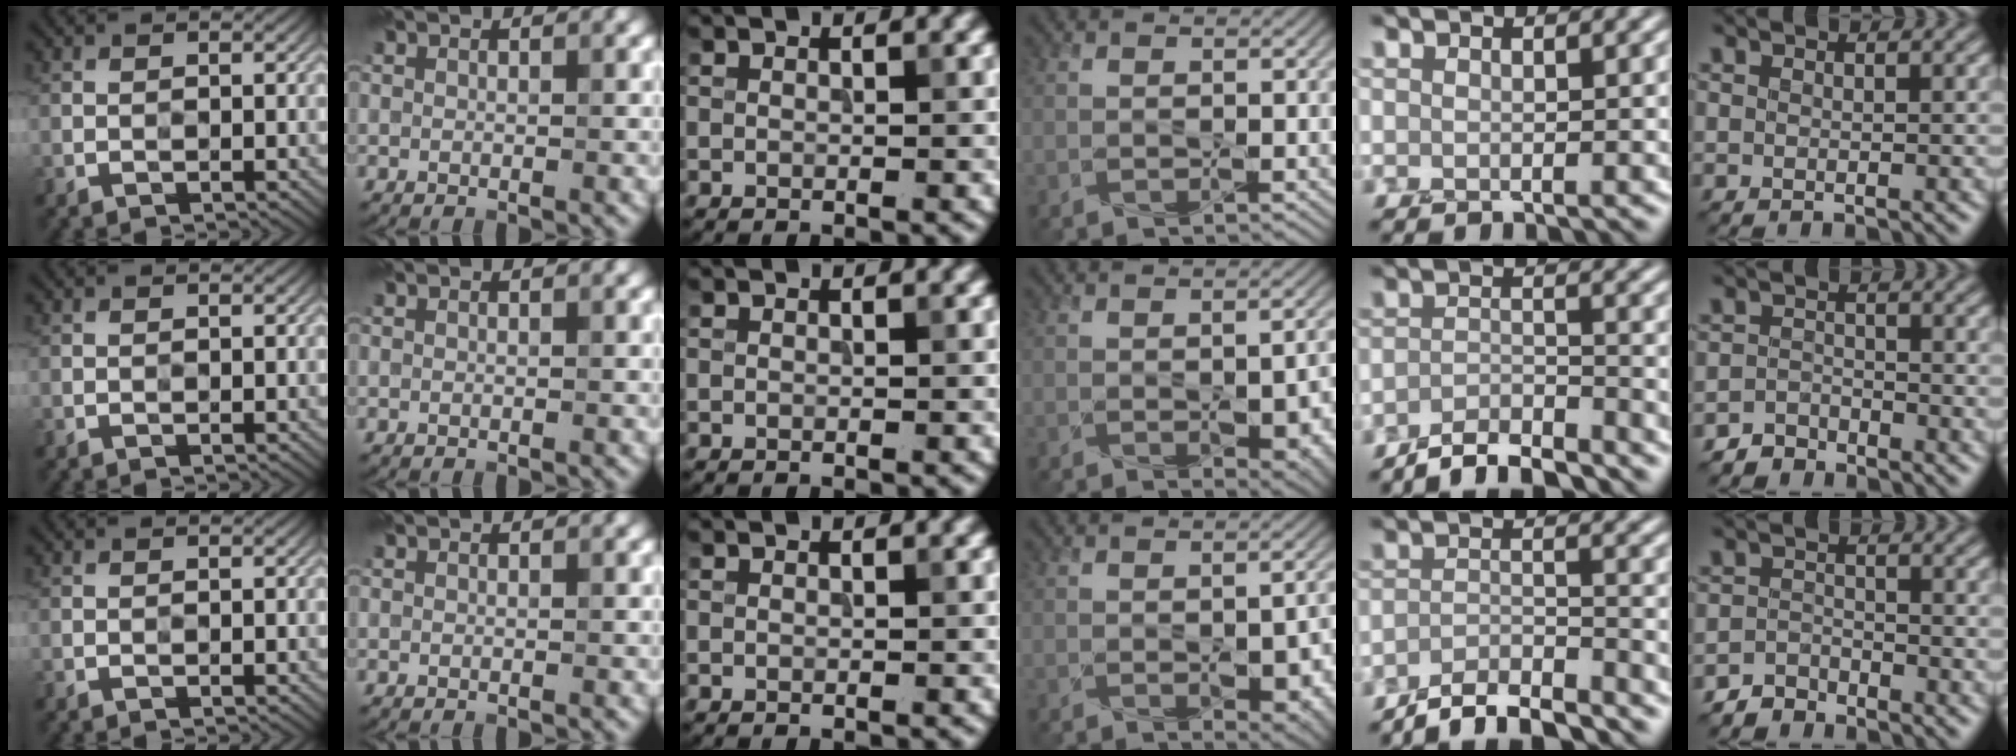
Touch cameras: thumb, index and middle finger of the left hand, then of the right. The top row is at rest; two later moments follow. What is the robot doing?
{"motion": "wipe", "object": "whiteboard"}